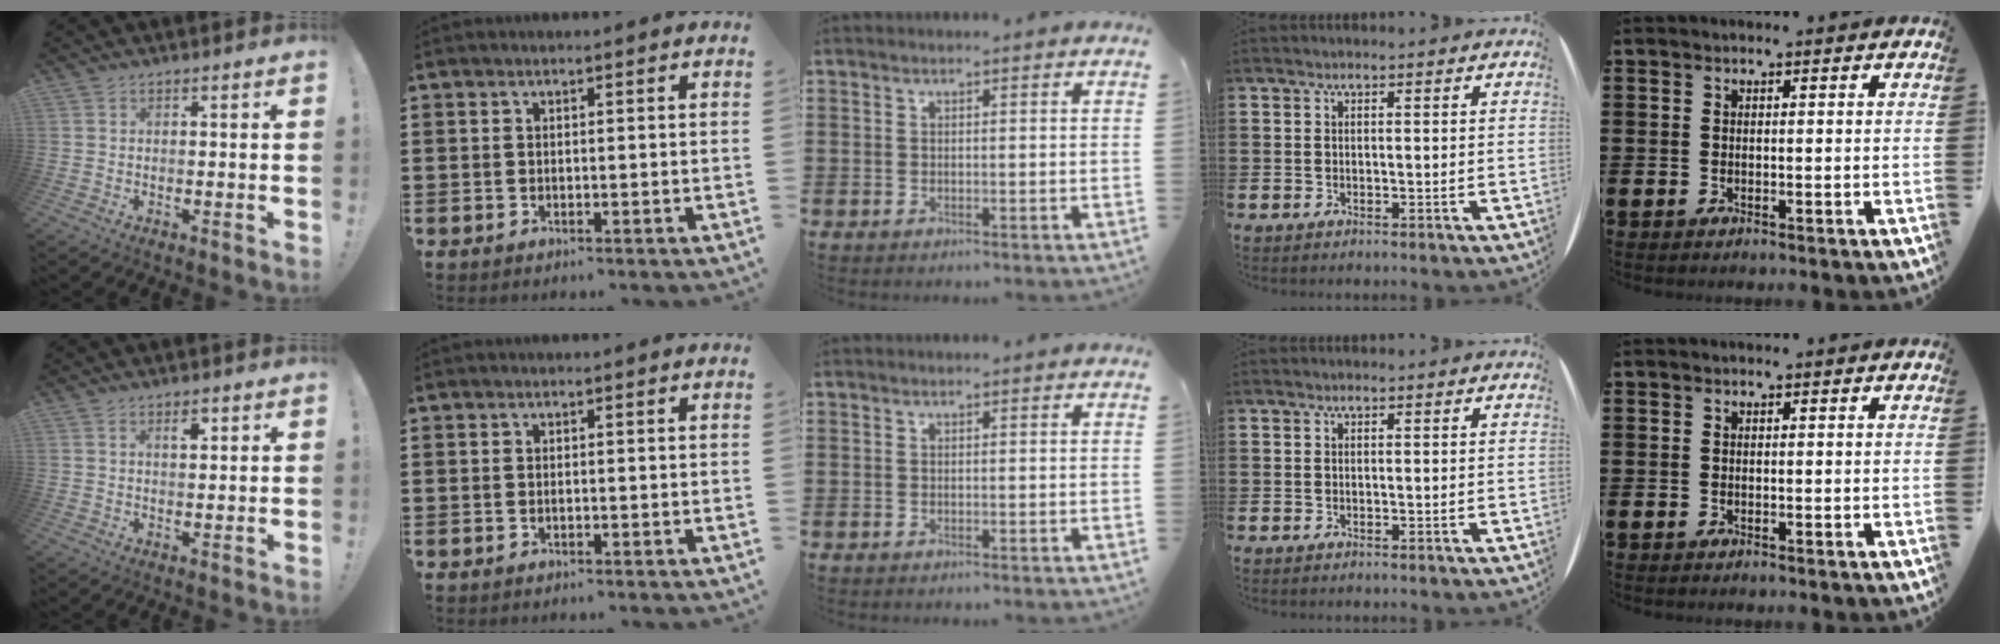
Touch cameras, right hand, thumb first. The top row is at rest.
{"thumb": {"total": 2.7, "force": [1.7, 1.1, 1.8], "torque": [-0.009, -0.010, 0.023]}}